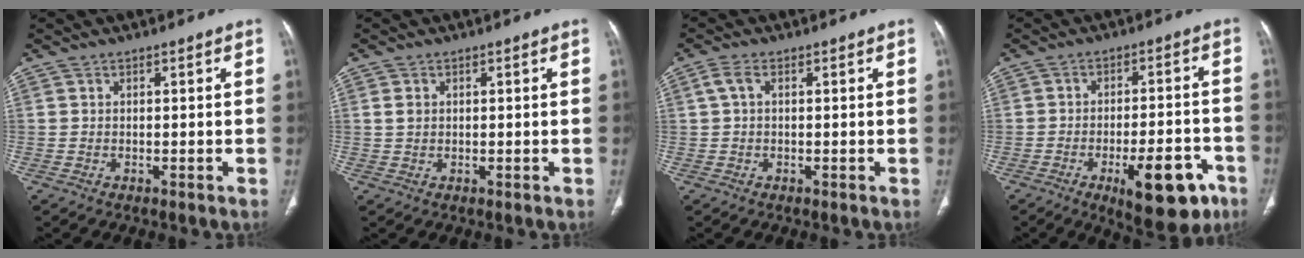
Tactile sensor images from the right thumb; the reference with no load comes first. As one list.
[{"total": 1.4, "force": [0.3, 1.1, 0.8], "torque": [-0.015, 0.000, 0.009]}, {"total": 2.3, "force": [0.5, 1.2, 1.9], "torque": [-0.044, 0.013, 0.012]}, {"total": 13.9, "force": [-6.9, 5.2, 10.9], "torque": [-0.131, 0.031, -0.088]}]